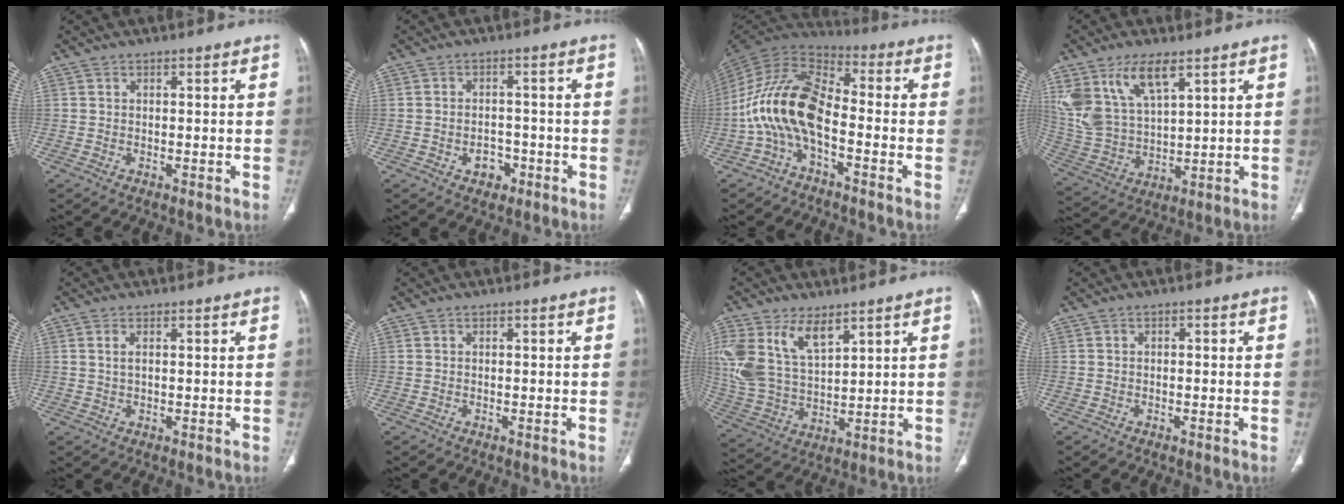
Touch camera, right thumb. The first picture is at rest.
{"total": 4.1, "force": [-1.8, 3.0, 2.0], "torque": [-0.013, 0.016, -0.022]}
{"total": 15.1, "force": [-3.8, 7.9, 12.3], "torque": [-0.245, 0.062, -0.083]}
{"total": 14.8, "force": [8.0, 7.1, 10.2], "torque": [-0.201, -0.023, 0.173]}
{"total": 1.7, "force": [0.6, 0.8, 1.4], "torque": [-0.033, 0.002, 0.016]}
{"total": 0.0}
{"total": 14.9, "force": [7.6, 8.0, 10.0], "torque": [-0.201, -0.023, 0.165]}
{"total": 0.7, "force": [0.0, 0.5, 0.5], "torque": [-0.005, 0.002, -0.002]}